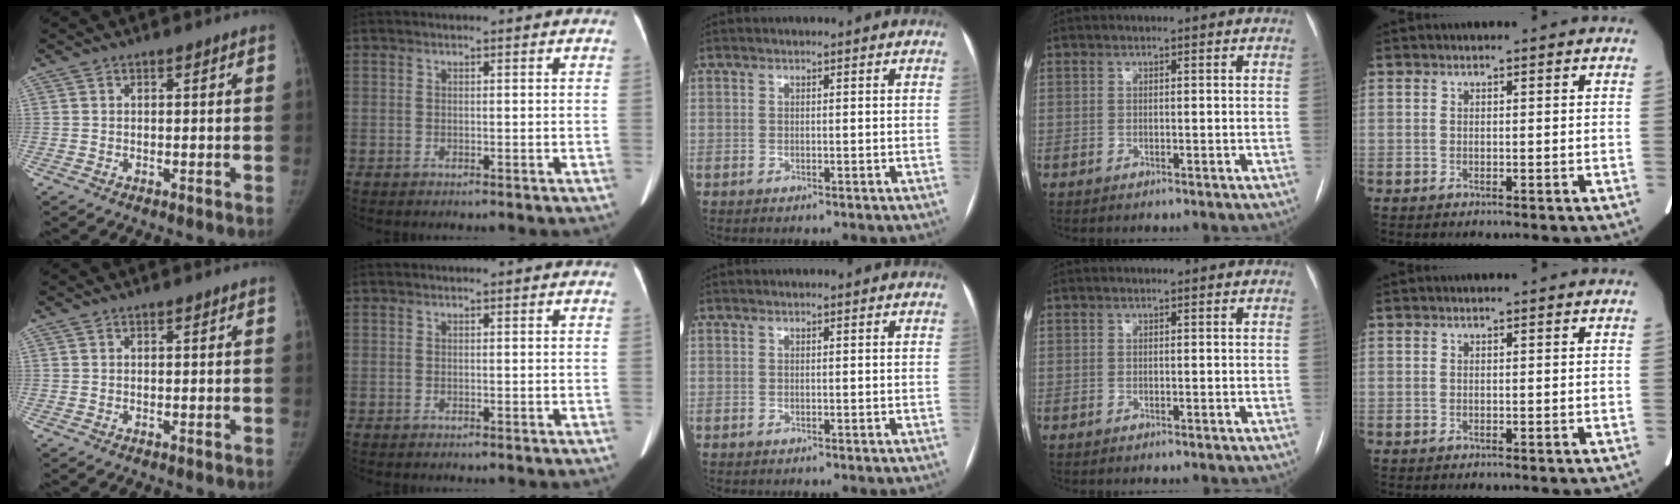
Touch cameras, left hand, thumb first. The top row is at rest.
{}